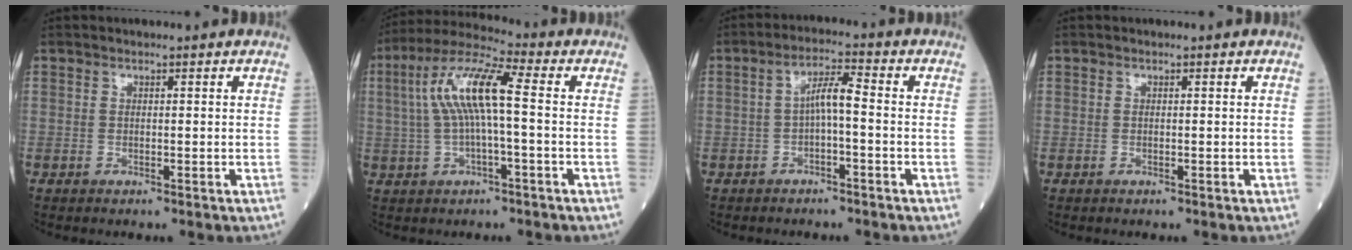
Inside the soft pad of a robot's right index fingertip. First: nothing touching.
{"total": 10.5, "force": [0.8, 1.3, 10.4], "torque": [-0.210, 0.029, 0.012]}
{"total": 4.4, "force": [-0.6, 0.7, 4.3], "torque": [-0.075, 0.016, -0.010]}
{"total": 0.0}